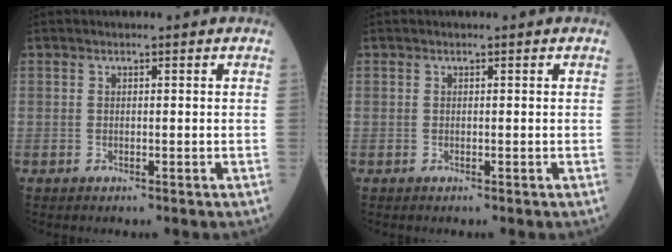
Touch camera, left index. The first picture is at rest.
{"total": 0.0}